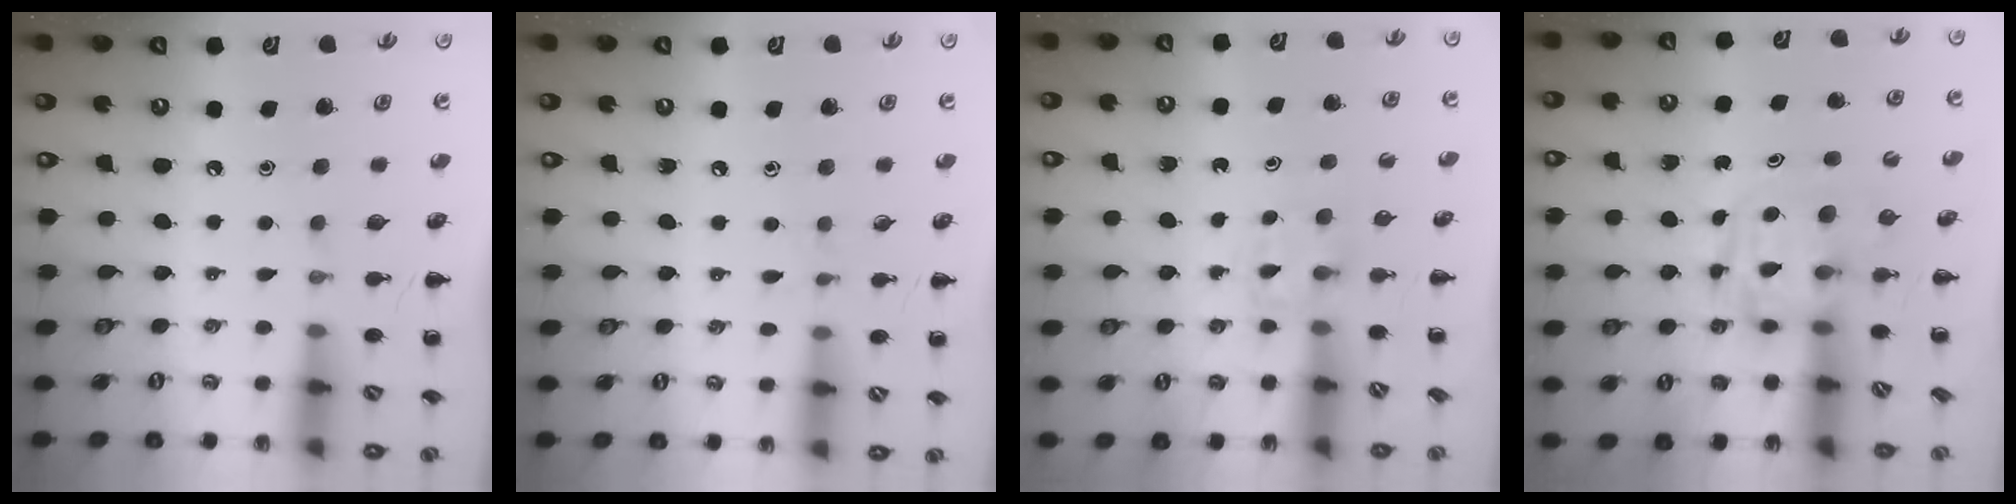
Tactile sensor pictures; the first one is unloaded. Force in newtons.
{"total": 4.1, "press": 3.7, "slide": 1.7}
{"total": 2.4, "press": 2.3, "slide": 0.9}
{"total": 3.2, "press": 3.1, "slide": 0.5}